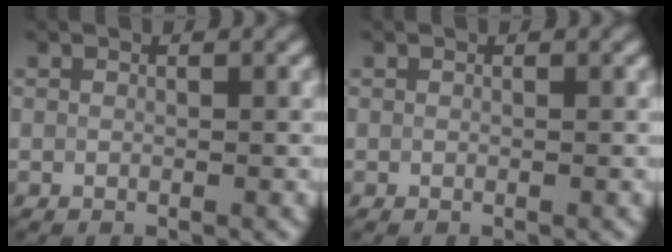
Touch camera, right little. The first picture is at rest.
{"total": 0.0}